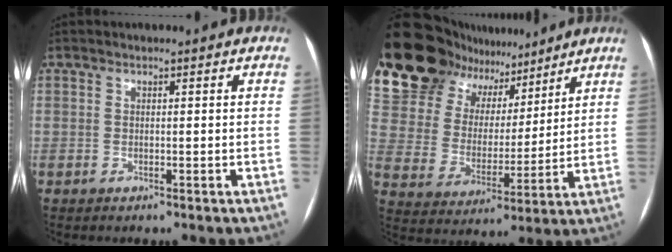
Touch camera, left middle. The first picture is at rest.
{"total": 18.7, "force": [15.0, 9.0, 6.5], "torque": [-0.137, 0.047, 0.259]}